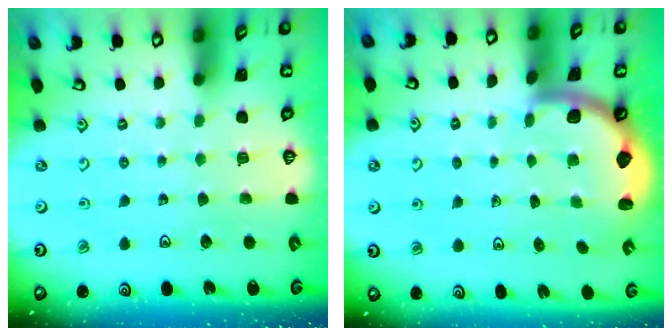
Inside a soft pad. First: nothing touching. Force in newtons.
{"total": 1.7, "press": 1.7, "slide": 0.2}